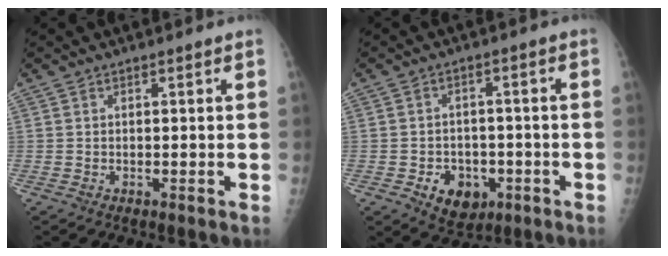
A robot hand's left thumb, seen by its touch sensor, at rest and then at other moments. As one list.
[{"total": 7.8, "force": [-3.1, 5.9, 4.1], "torque": [-0.033, 0.020, -0.037]}]